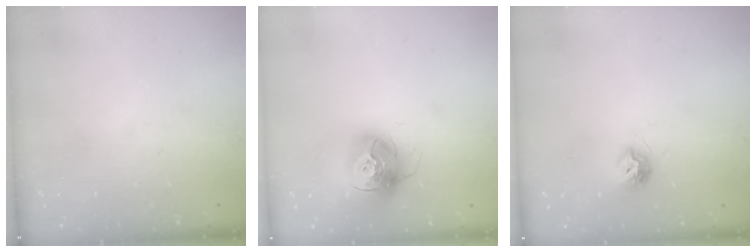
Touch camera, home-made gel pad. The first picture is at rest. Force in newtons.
{"total": 15.7, "press": 15.6, "slide": 1.6}
{"total": 7.5, "press": 7.5, "slide": 0.7}